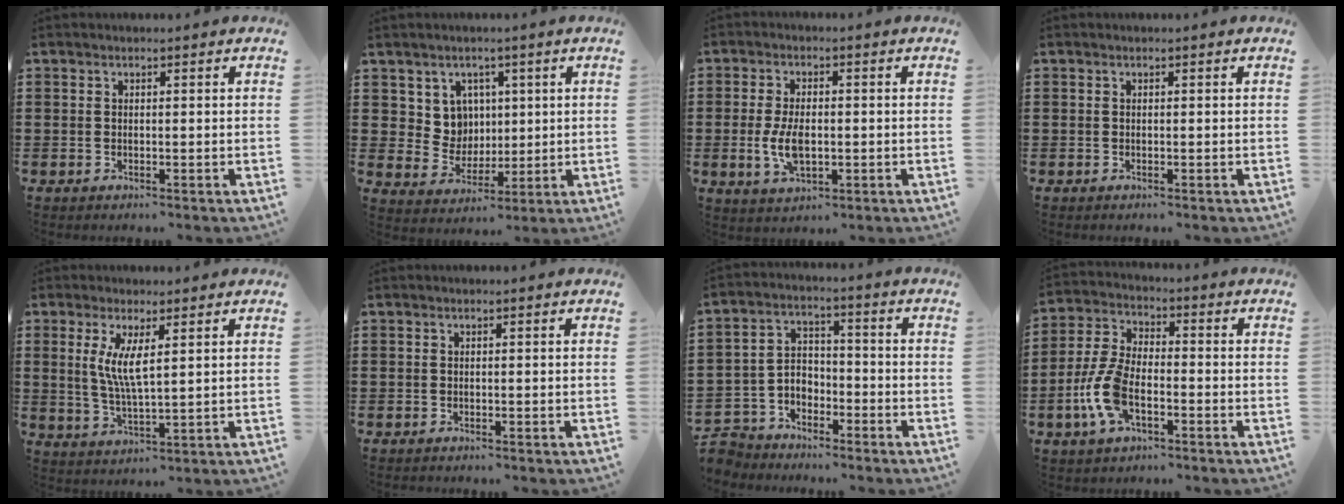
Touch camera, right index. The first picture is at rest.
{"total": 6.8, "force": [2.5, 6.0, 2.0], "torque": [-0.059, 0.008, 0.048]}
{"total": 5.9, "force": [-0.8, 3.2, 4.9], "torque": [-0.108, -0.001, -0.017]}
{"total": 0.0}
{"total": 5.7, "force": [1.6, 1.3, 5.3], "torque": [-0.107, -0.001, 0.027]}
{"total": 0.0}
{"total": 4.5, "force": [-3.8, 2.4, -0.1], "torque": [-0.022, -0.003, -0.084]}
{"total": 8.7, "force": [-3.1, 4.2, 6.9], "torque": [-0.181, -0.009, -0.067]}